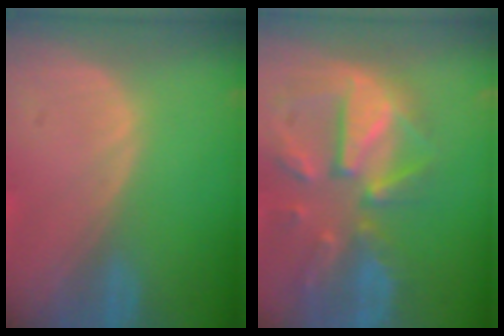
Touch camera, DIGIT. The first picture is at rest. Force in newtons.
{"total": 12.0, "press": 10.4, "slide": 5.9}